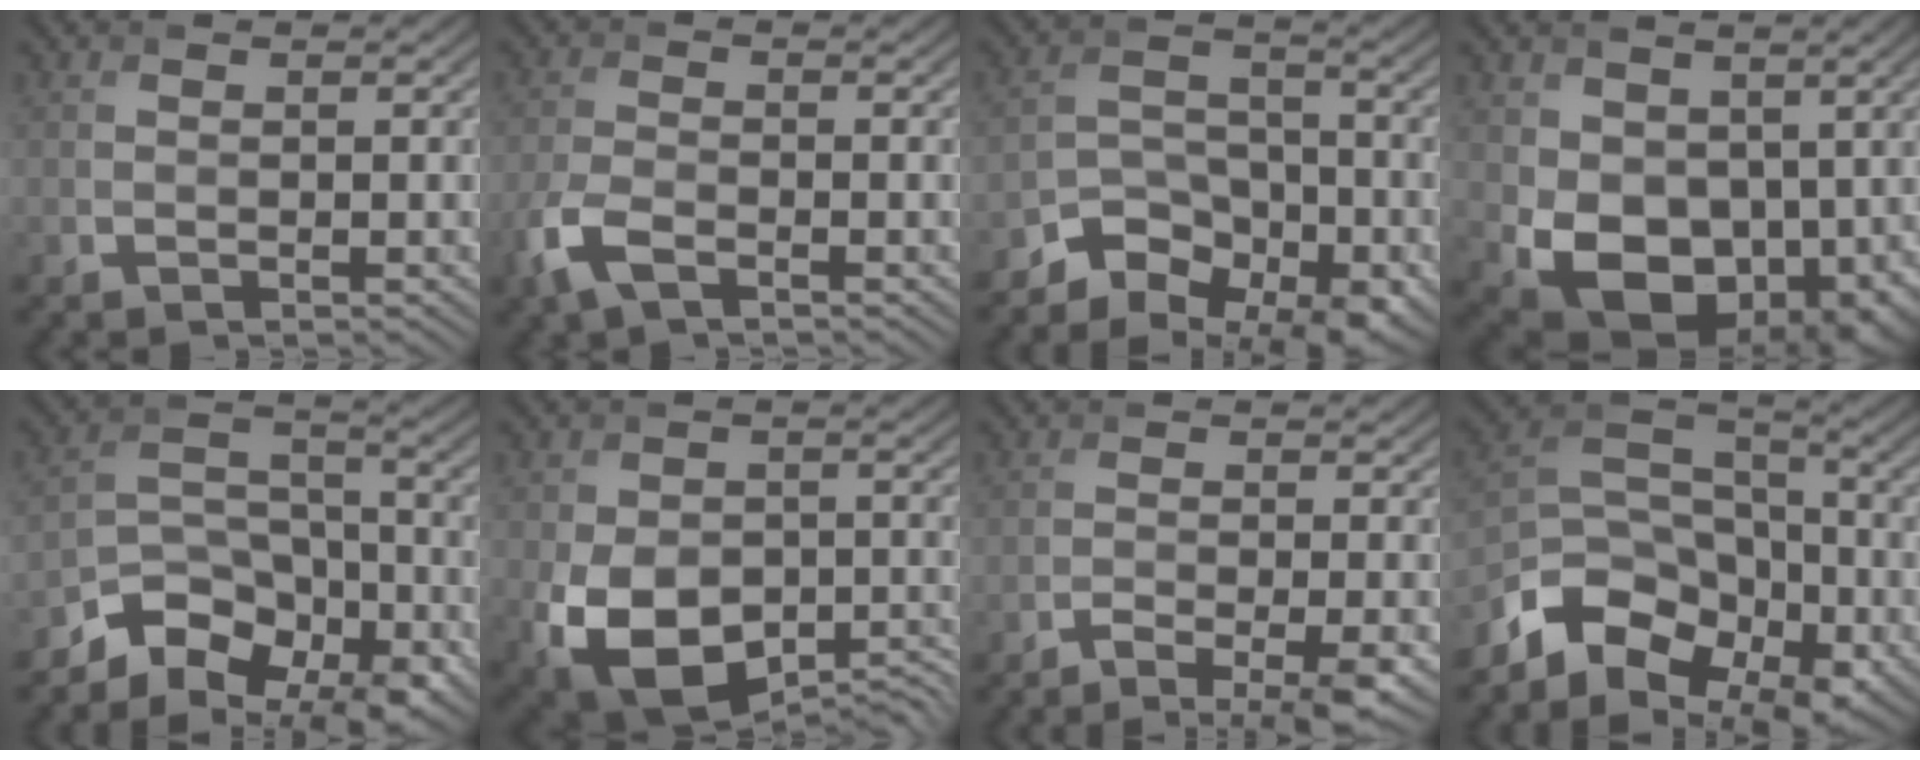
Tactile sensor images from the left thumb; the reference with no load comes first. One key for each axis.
{"total": 4.3, "fx": -2.5, "fy": 1.8, "fz": 3.0, "tx": -0.078, "ty": -0.007, "tz": -0.060}
{"total": 8.2, "fx": -5.9, "fy": 4.7, "fz": 3.2, "tx": -0.053, "ty": -0.006, "tz": -0.110}
{"total": 12.4, "fx": 0.3, "fy": 8.9, "fz": 8.7, "tx": -0.178, "ty": -0.040, "tz": 0.017}
{"total": 10.1, "fx": -7.4, "fy": 5.3, "fz": 4.3, "tx": -0.069, "ty": -0.005, "tz": -0.138}
{"total": 13.6, "fx": -5.5, "fy": 8.7, "fz": 8.8, "tx": -0.168, "ty": -0.044, "tz": -0.078}
{"total": 5.6, "fx": -3.6, "fy": 1.1, "fz": 4.1, "tx": -0.066, "ty": -0.004, "tz": -0.063}
{"total": 11.1, "fx": -6.9, "fy": 6.6, "fz": 5.5, "tx": -0.101, "ty": -0.006, "tz": -0.142}